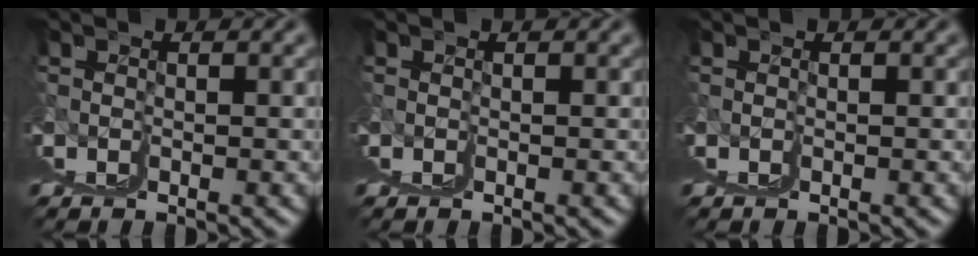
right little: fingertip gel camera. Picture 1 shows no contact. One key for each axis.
{"total": 0.0}
{"total": 0.0}